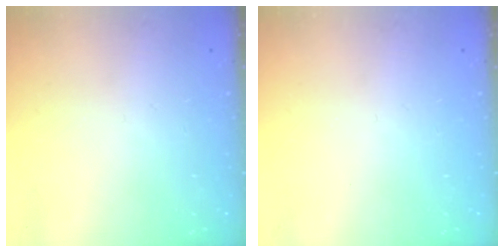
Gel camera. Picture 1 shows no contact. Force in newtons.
{"total": 0.0}